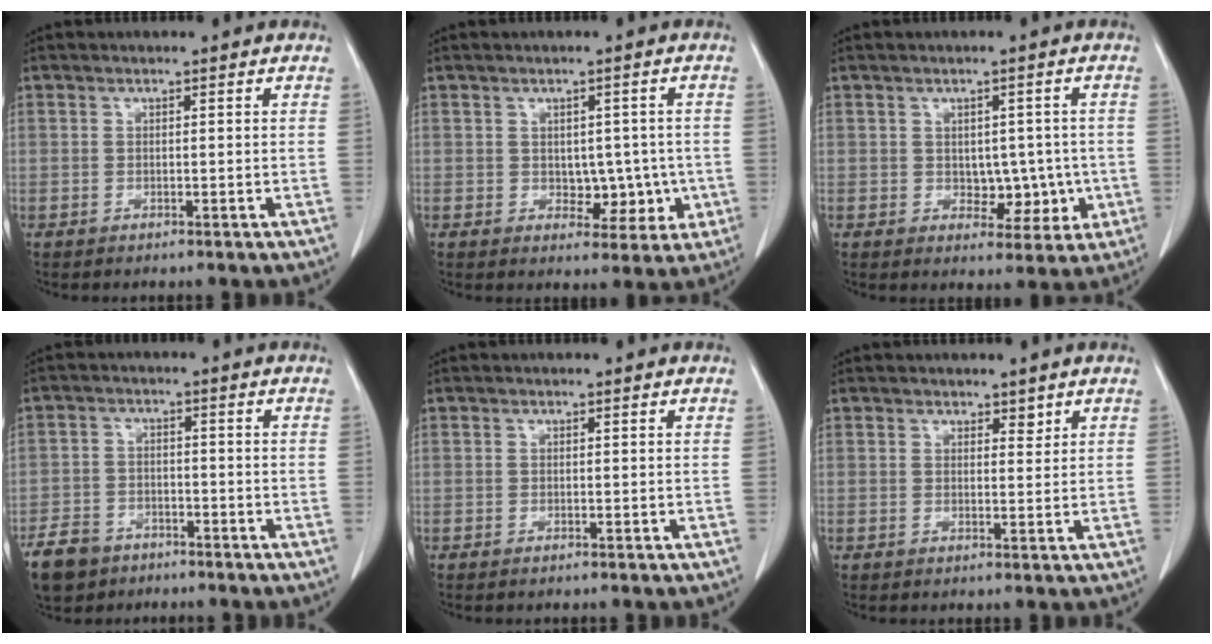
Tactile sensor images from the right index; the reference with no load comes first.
{"total": 6.5, "force": [-0.6, 4.6, 4.6], "torque": [-0.048, 0.016, 0.007]}
{"total": 6.5, "force": [-0.5, 4.5, 4.7], "torque": [-0.051, 0.014, 0.007]}
{"total": 8.7, "force": [-5.8, 5.7, 3.0], "torque": [-0.073, 0.001, -0.099]}
{"total": 0.8, "force": [-0.4, 0.4, 0.5], "torque": [-0.015, -0.001, -0.003]}
{"total": 2.1, "force": [1.4, 1.4, 0.7], "torque": [-0.010, 0.001, 0.023]}